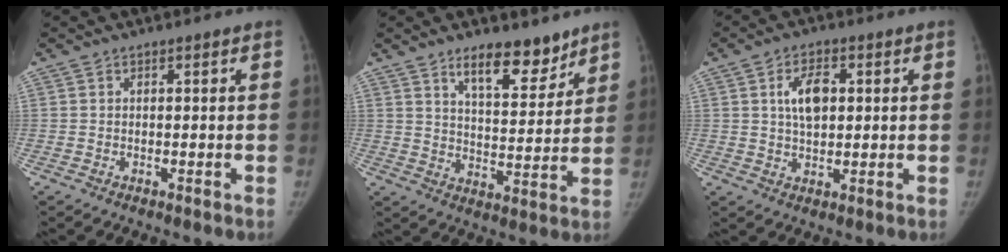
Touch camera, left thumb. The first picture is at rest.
{"total": 10.7, "force": [7.8, 4.3, 6.0], "torque": [-0.062, -0.057, 0.127]}
{"total": 6.7, "force": [1.5, 3.9, 5.2], "torque": [-0.077, 0.000, 0.025]}